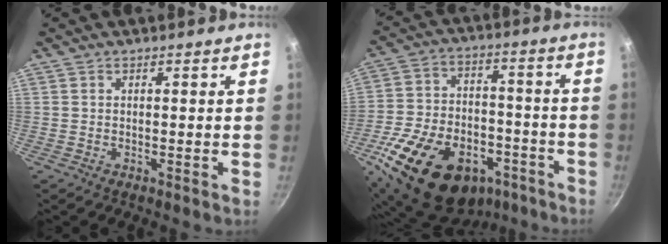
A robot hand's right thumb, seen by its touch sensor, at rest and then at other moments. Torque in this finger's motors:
{"motor_torque": [0.26, 1.03, 1.18, -1.63, 0.24]}